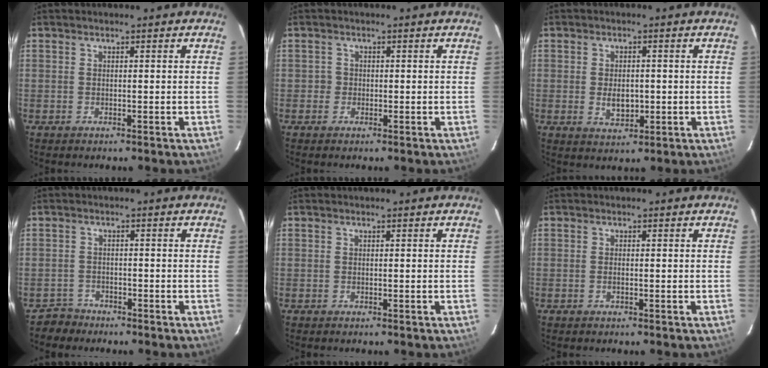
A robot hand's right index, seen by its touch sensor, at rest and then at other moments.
{"total": 1.2, "force": [-0.4, 1.1, -0.1], "torque": [0.003, 0.003, -0.006]}
{"total": 4.5, "force": [-0.5, 2.9, 3.4], "torque": [-0.060, -0.006, -0.003]}
{"total": 2.8, "force": [-2.0, 1.8, -0.8], "torque": [0.008, 0.014, -0.038]}
{"total": 0.0}
{"total": 0.6, "force": [-0.2, 0.2, 0.5], "torque": [-0.012, 0.000, -0.004]}